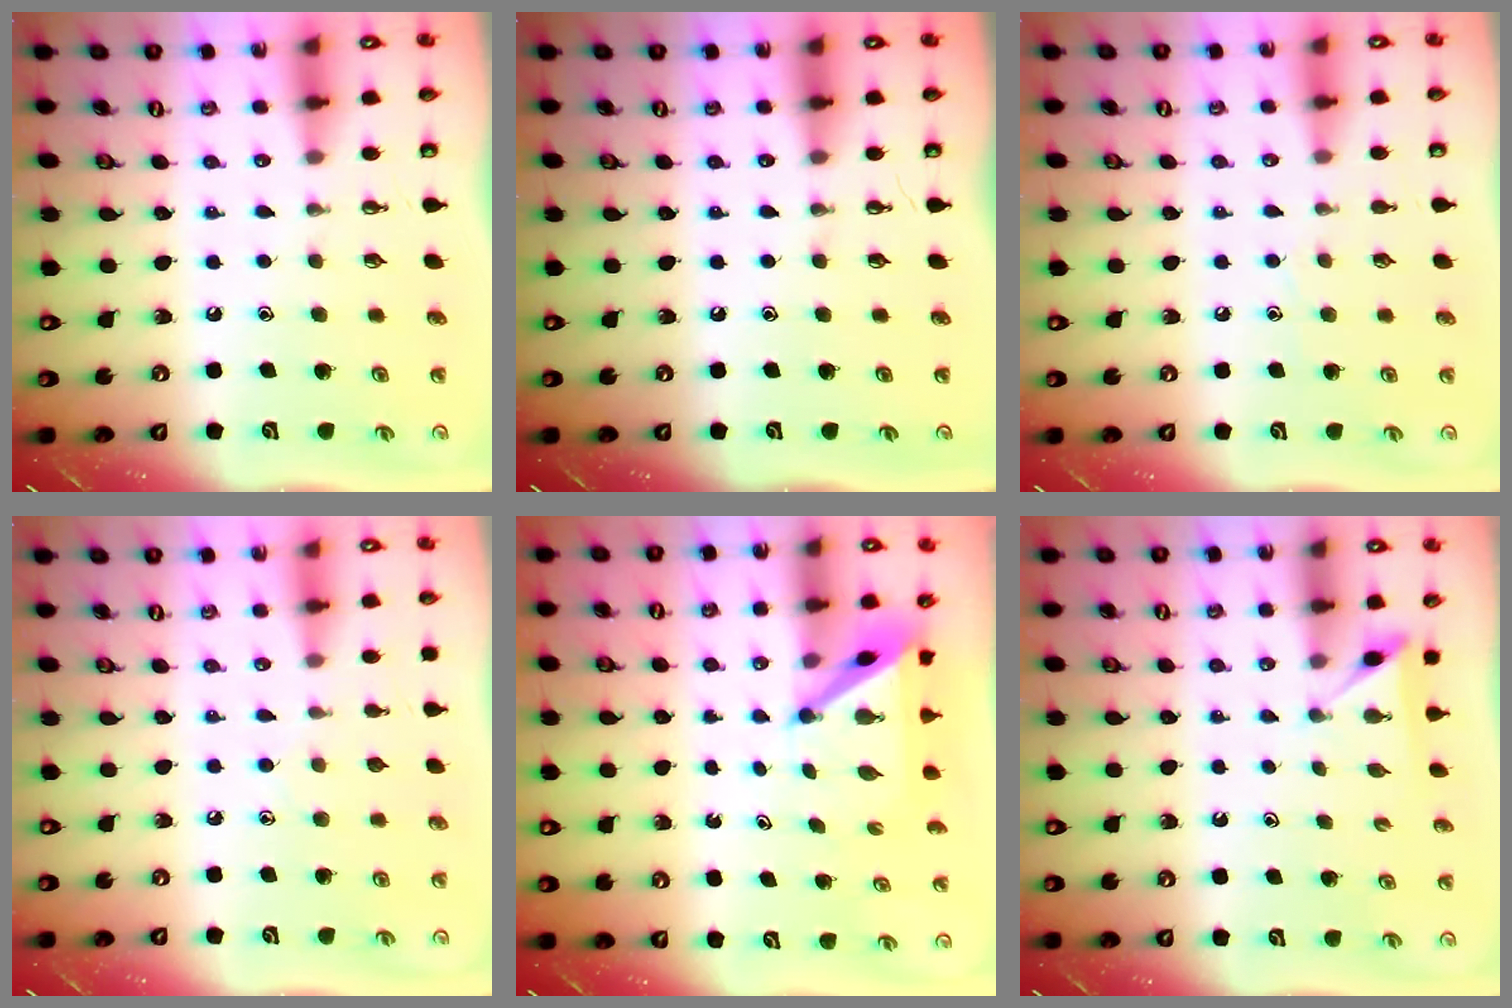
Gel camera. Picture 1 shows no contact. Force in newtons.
{"total": 0.0}
{"total": 4.6, "press": 4.6, "slide": 0.5}
{"total": 5.8, "press": 5.8, "slide": 0.5}
{"total": 4.9, "press": 4.8, "slide": 0.5}
{"total": 2.5, "press": 2.5, "slide": 0.3}